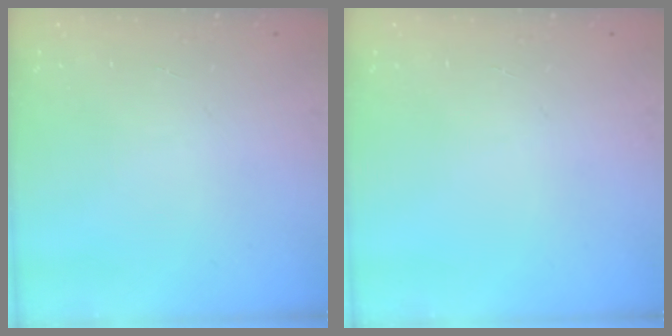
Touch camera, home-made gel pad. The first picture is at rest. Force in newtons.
{"total": 0.0}